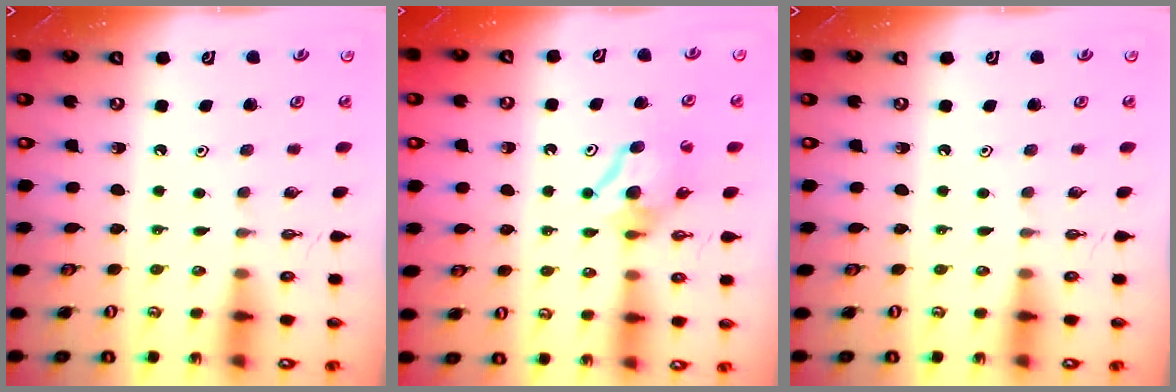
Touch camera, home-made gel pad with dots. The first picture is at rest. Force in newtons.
{"total": 7.6, "press": 7.6, "slide": 0.3}
{"total": 0.0}